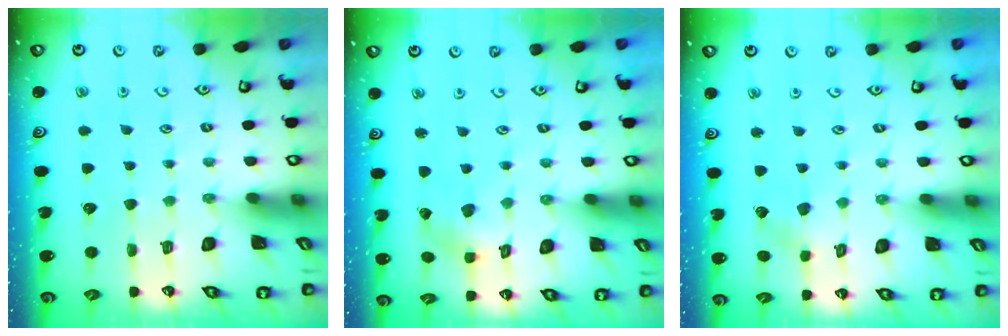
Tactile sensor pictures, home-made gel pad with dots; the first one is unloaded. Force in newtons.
{"total": 2.3, "press": 2.3, "slide": 0.5}
{"total": 2.7, "press": 2.7, "slide": 0.7}